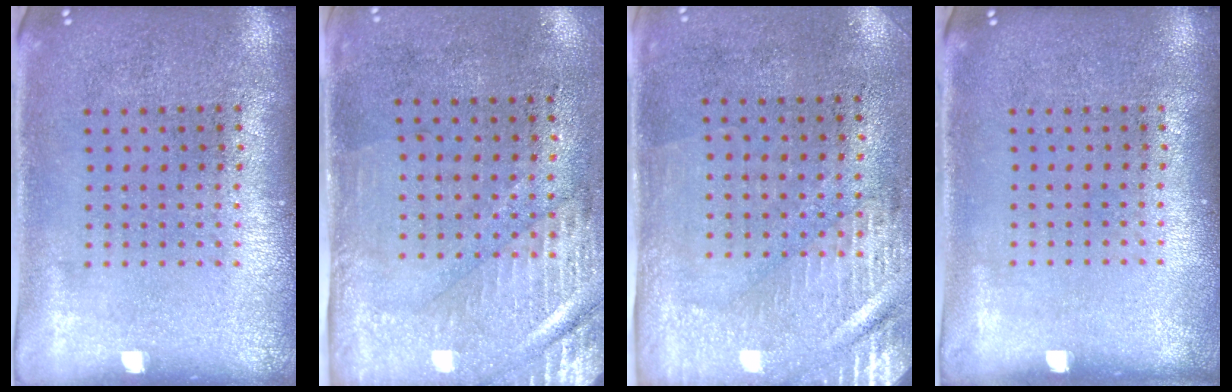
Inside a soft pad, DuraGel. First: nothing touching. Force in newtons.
{"total": 3.0, "press": 2.5, "slide": 1.5}
{"total": 2.9, "press": 2.5, "slide": 1.5}
{"total": 0.0}